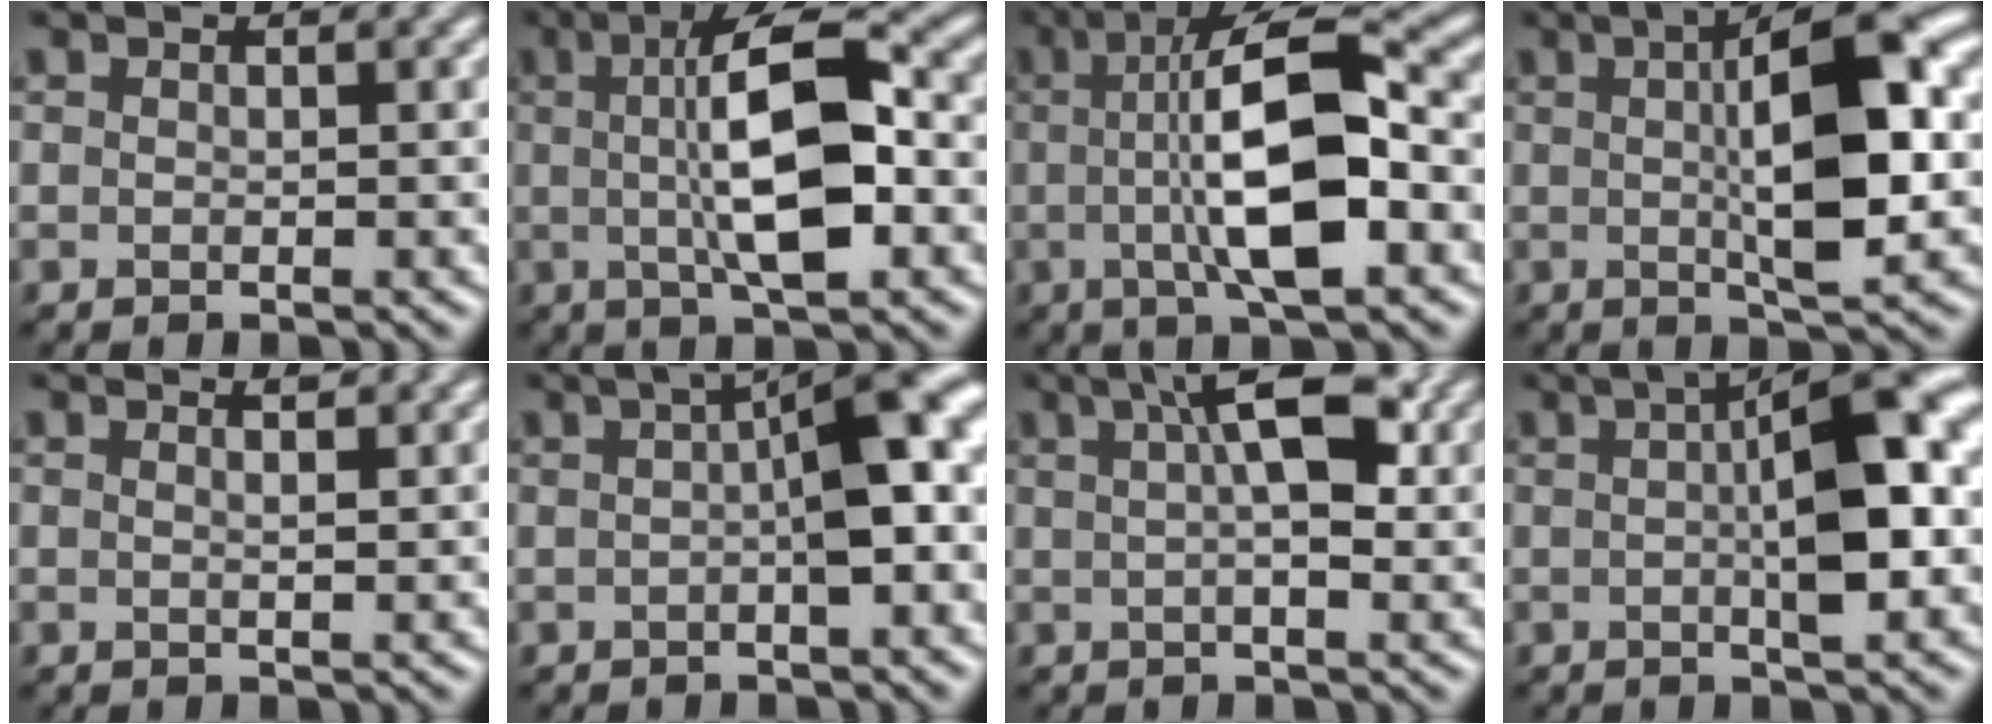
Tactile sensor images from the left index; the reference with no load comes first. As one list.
[{"total": 9.7, "force": [0.4, 3.0, 9.2], "torque": [-0.145, 0.013, 0.001]}, {"total": 10.6, "force": [-0.1, 3.1, 10.1], "torque": [-0.163, 0.016, -0.009]}, {"total": 10.5, "force": [1.1, 2.8, 10.0], "torque": [-0.142, 0.011, 0.014]}, {"total": 1.8, "force": [1.2, 0.6, 1.2], "torque": [-0.006, 0.002, 0.001]}, {"total": 6.8, "force": [0.4, 1.7, 6.6], "torque": [-0.084, 0.016, 0.002]}, {"total": 6.9, "force": [2.5, 2.2, 6.1], "torque": [-0.069, 0.018, 0.017]}, {"total": 9.4, "force": [0.8, 2.6, 9.0], "torque": [-0.126, 0.017, 0.007]}]